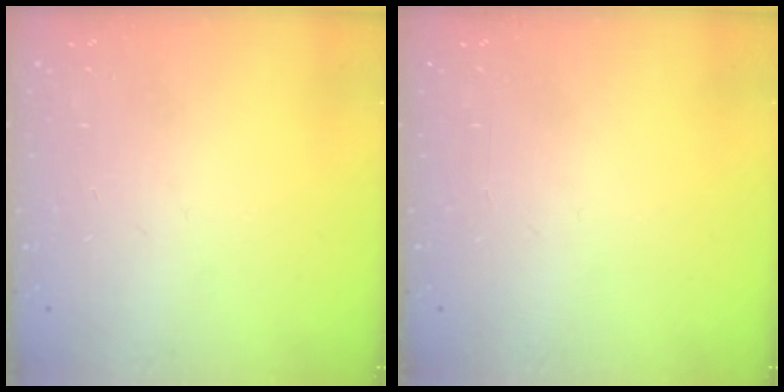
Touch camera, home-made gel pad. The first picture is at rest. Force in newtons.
{"total": 0.0}